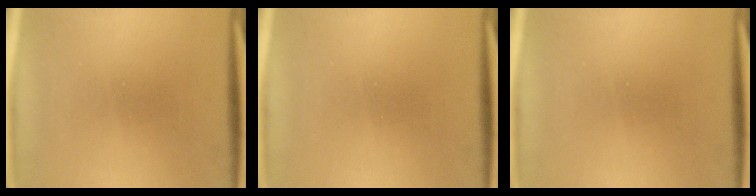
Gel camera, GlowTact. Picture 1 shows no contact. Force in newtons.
{"total": 0.0}
{"total": 0.0}